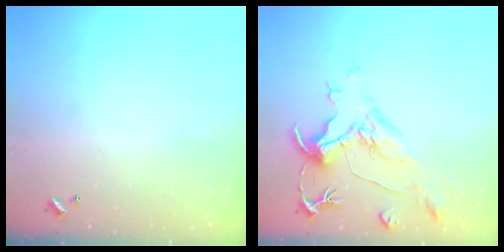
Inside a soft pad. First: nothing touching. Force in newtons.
{"total": 1.8, "press": 0.8, "slide": 1.5}